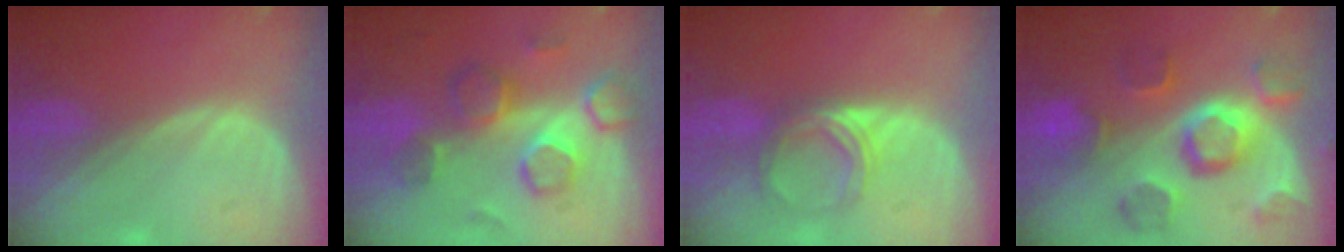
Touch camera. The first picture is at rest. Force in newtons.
{"total": 8.7, "press": 8.4, "slide": 2.3}
{"total": 5.1, "press": 4.5, "slide": 2.3}
{"total": 11.3, "press": 10.1, "slide": 5.1}